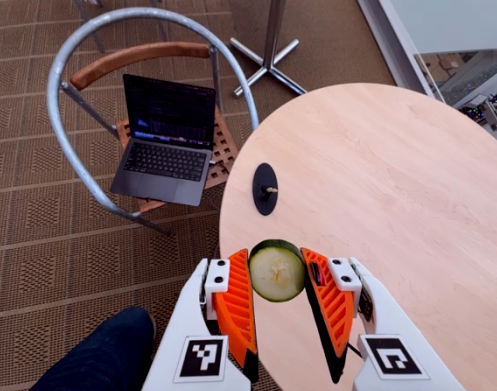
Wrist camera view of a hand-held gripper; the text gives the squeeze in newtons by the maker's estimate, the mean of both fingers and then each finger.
{"total": 8.2, "left": 7.7, "right": 8.7}